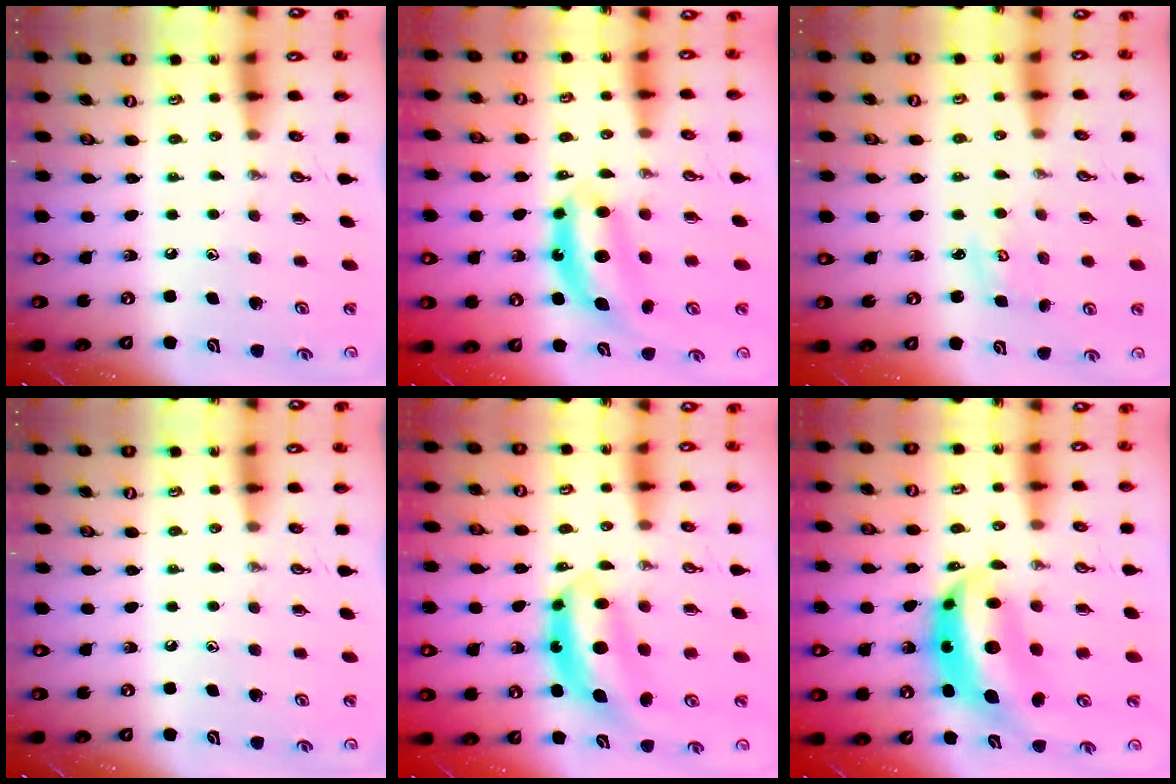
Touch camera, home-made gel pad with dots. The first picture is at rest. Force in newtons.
{"total": 7.0, "press": 7.0, "slide": 0.2}
{"total": 2.7, "press": 2.7, "slide": 0.3}
{"total": 0.0}
{"total": 6.7, "press": 6.6, "slide": 0.8}
{"total": 10.9, "press": 10.9, "slide": 1.2}